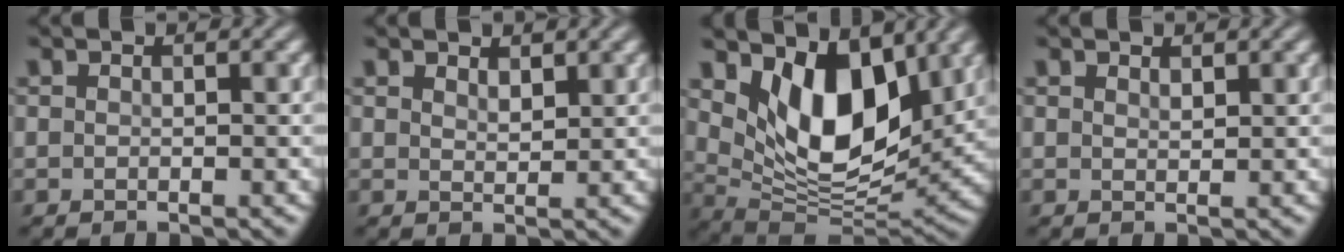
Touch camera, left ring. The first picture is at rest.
{"total": 1.5, "force": [1.2, 0.6, 0.6], "torque": [-0.014, -0.002, 0.025]}
{"total": 9.9, "force": [4.3, 5.1, 7.3], "torque": [-0.126, -0.019, 0.072]}
{"total": 0.8, "force": [0.8, 0.2, 0.3], "torque": [-0.008, -0.003, 0.015]}